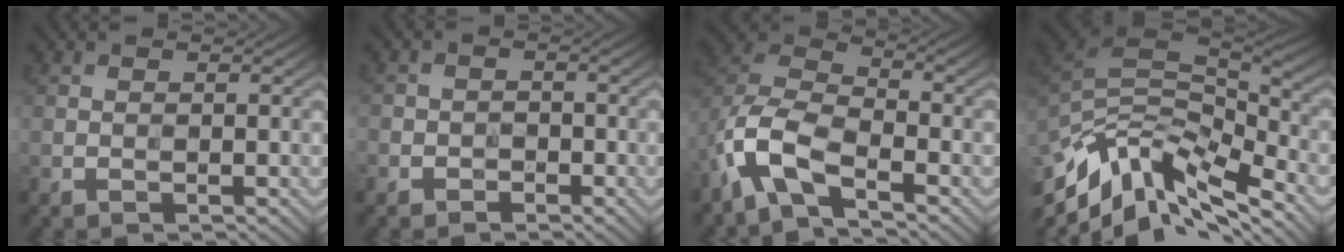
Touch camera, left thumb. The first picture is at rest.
{"total": 1.8, "force": [-1.2, 1.2, -0.3], "torque": [0.019, -0.001, -0.032]}
{"total": 8.5, "force": [-5.2, 3.3, 5.9], "torque": [-0.136, 0.002, -0.122]}
{"total": 12.9, "force": [-9.0, 4.6, 8.1], "torque": [-0.188, -0.006, -0.158]}